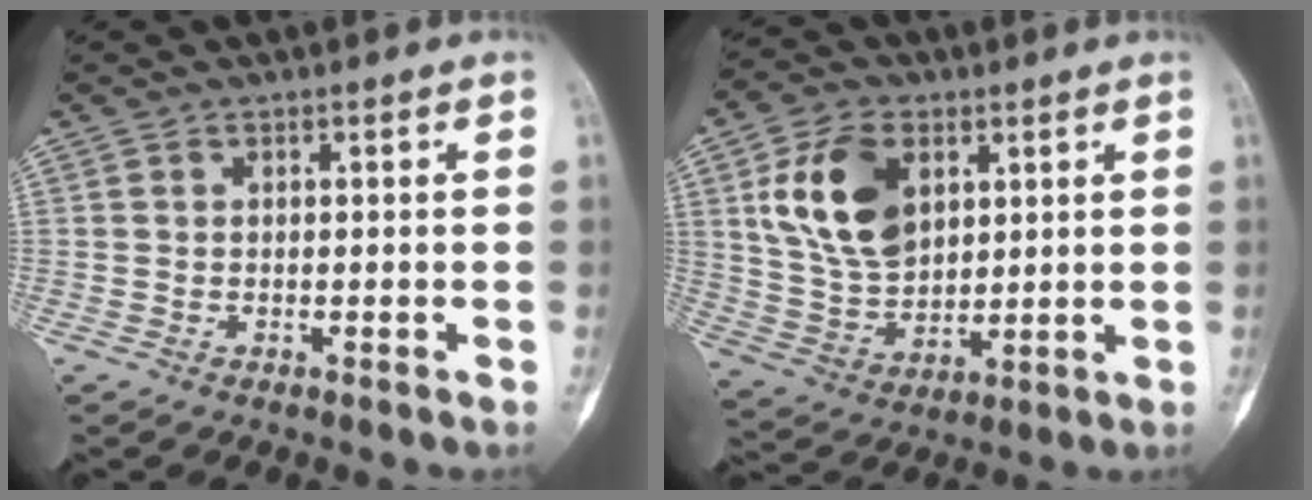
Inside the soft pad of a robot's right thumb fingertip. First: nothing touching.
{"total": 14.9, "force": [5.0, 9.8, 10.0], "torque": [-0.164, -0.014, 0.102]}